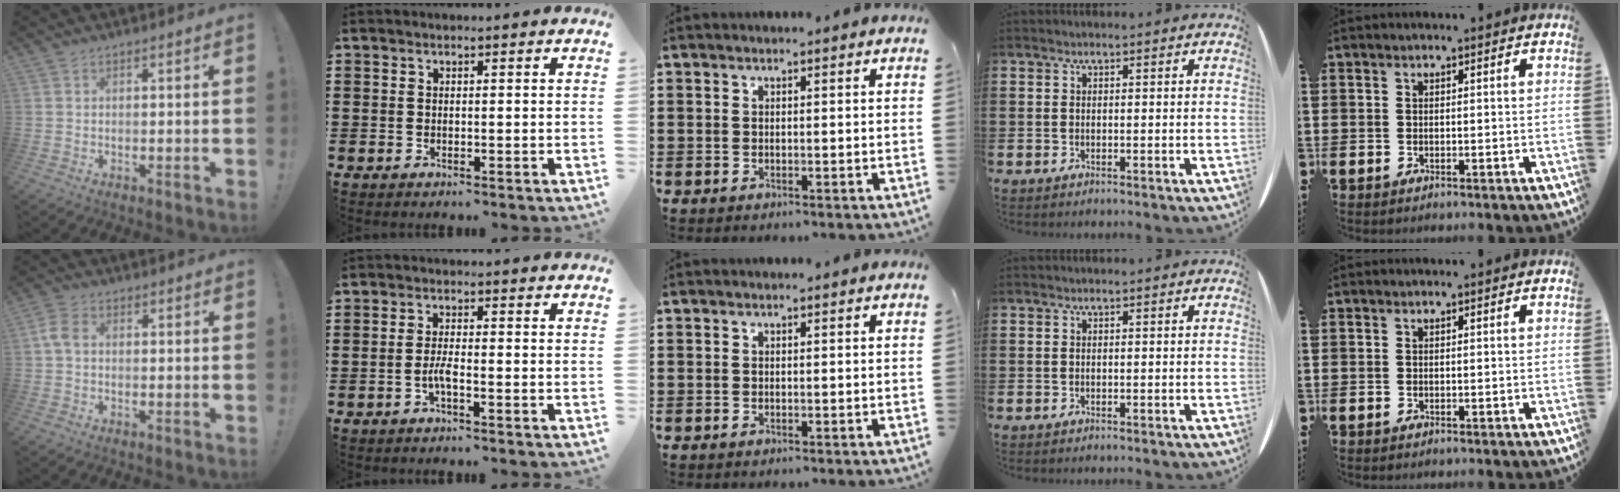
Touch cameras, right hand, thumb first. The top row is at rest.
{"thumb": {"total": 4.5, "force": [0.3, 3.0, 3.4], "torque": [-0.073, 0.007, 0.006]}, "index": {"total": 2.5, "force": [-1.3, 0.2, 2.1], "torque": [-0.048, -0.005, -0.024]}}